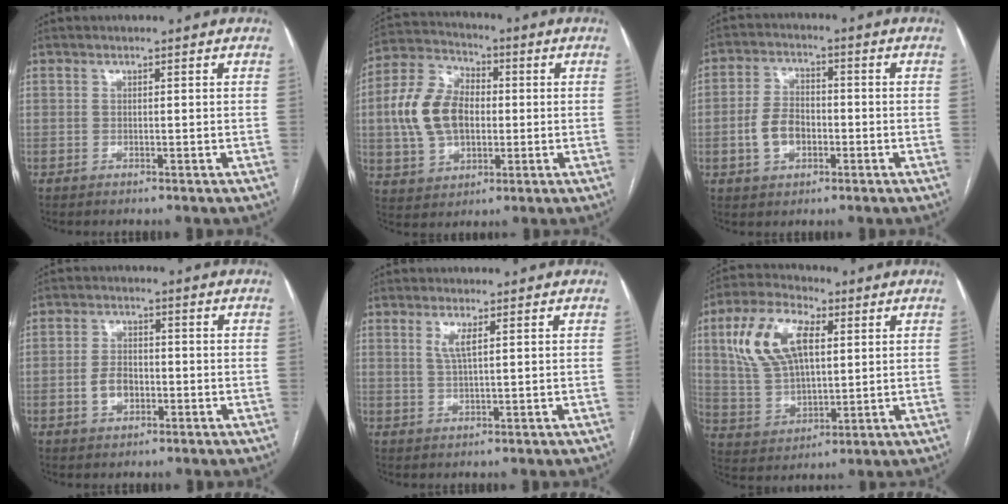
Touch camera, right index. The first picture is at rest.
{"total": 12.7, "force": [0.0, 8.5, 9.5], "torque": [-0.220, 0.030, 0.004]}
{"total": 6.8, "force": [-1.7, 4.4, 4.8], "torque": [-0.102, 0.013, -0.030]}
{"total": 4.5, "force": [-1.3, 3.0, 3.2], "torque": [-0.064, 0.007, -0.020]}
{"total": 2.6, "force": [1.1, 0.2, 2.4], "torque": [-0.057, -0.002, 0.023]}
{"total": 14.1, "force": [4.7, 7.3, 11.1], "torque": [-0.239, 0.030, 0.093]}